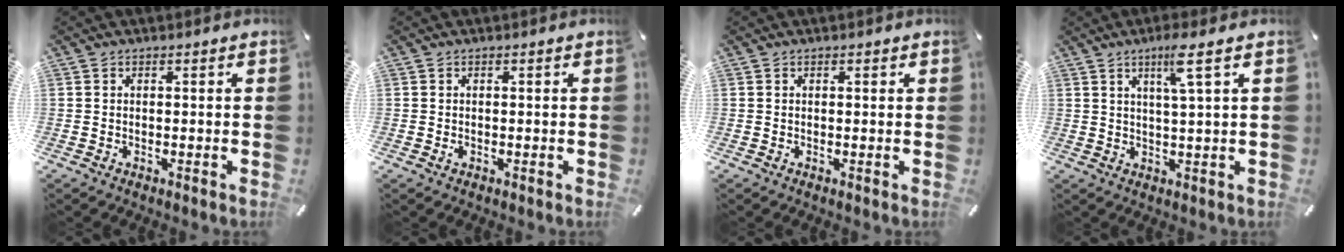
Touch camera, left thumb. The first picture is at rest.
{"total": 0.7, "force": [-0.1, 0.4, 0.6], "torque": [-0.011, -0.001, -0.003]}
{"total": 0.5, "force": [0.2, 0.2, 0.5], "torque": [-0.009, 0.002, 0.003]}
{"total": 6.6, "force": [3.3, -0.2, 5.7], "torque": [-0.111, -0.003, 0.052]}